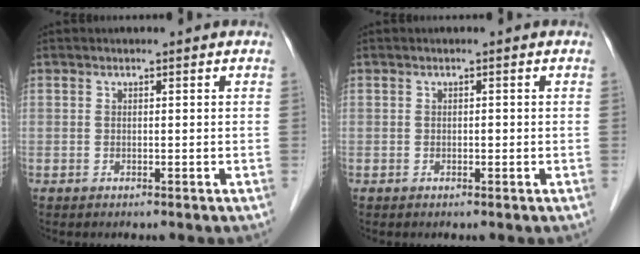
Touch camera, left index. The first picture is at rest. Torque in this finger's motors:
{"motor_torque": [-0.15, 0.03, -0.04, -0.01]}